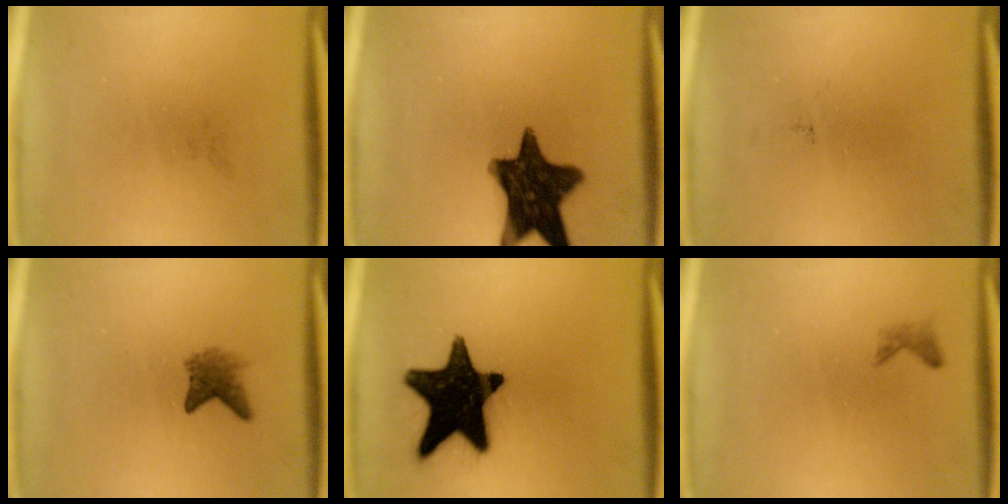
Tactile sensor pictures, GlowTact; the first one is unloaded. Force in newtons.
{"total": 14.4}
{"total": 0.0}
{"total": 2.7}
{"total": 18.6}
{"total": 0.8}